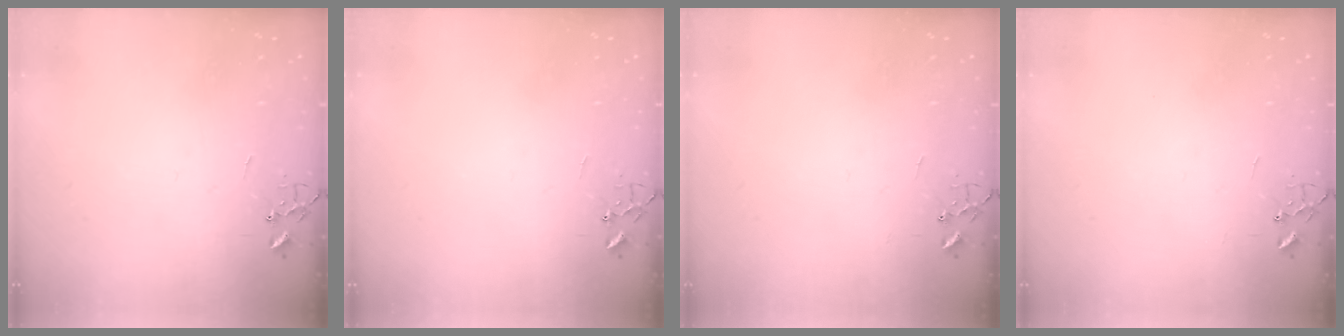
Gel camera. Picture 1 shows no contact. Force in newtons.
{"total": 0.0}
{"total": 0.0}
{"total": 0.0}